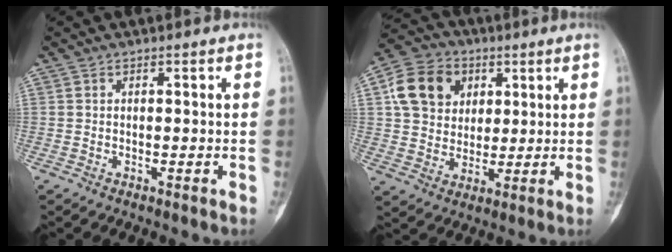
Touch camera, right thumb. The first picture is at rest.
{"total": 12.5, "force": [3.8, 10.3, 6.0], "torque": [-0.087, -0.001, 0.064]}